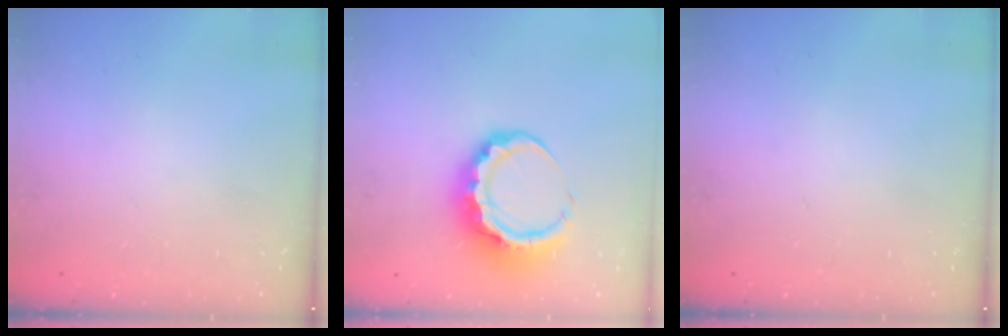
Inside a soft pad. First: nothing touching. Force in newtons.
{"total": 10.2, "press": 10.0, "slide": 1.9}
{"total": 0.0}